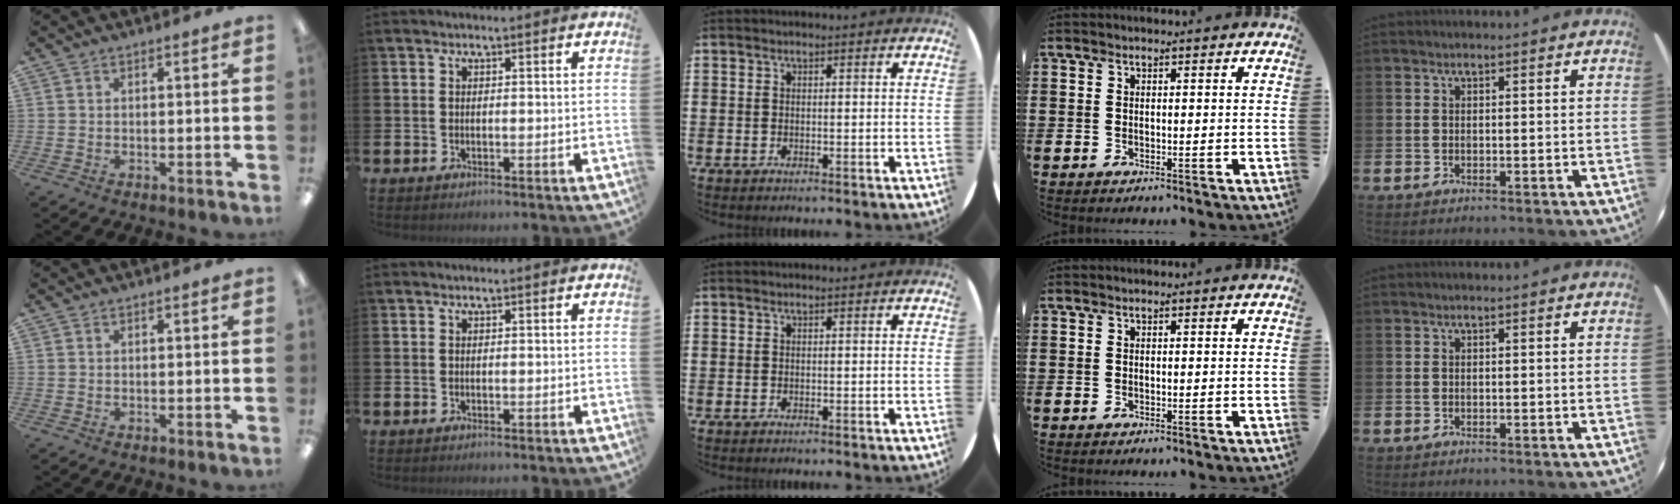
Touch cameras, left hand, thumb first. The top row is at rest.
{}